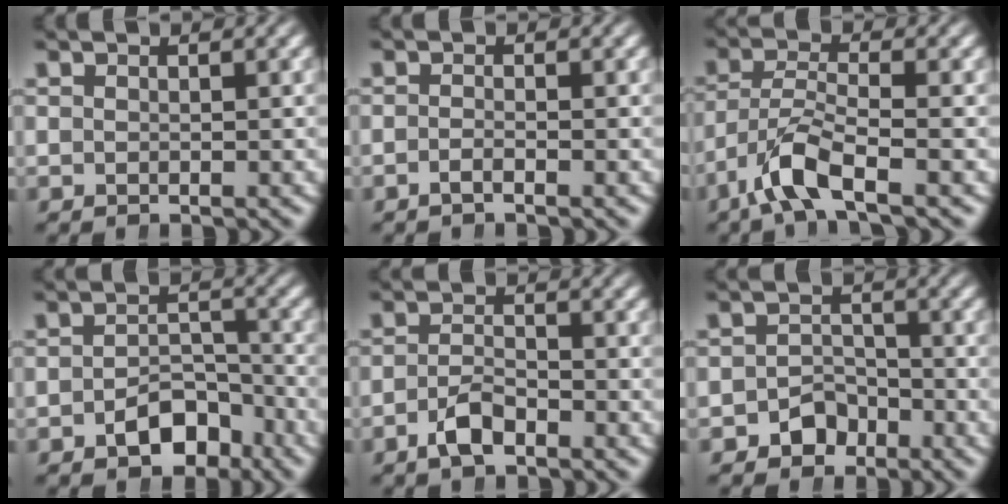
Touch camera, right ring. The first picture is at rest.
{"total": 1.3, "force": [-1.2, 0.2, 0.6], "torque": [-0.017, -0.004, -0.023]}
{"total": 4.1, "force": [-1.8, 1.6, 3.3], "torque": [-0.080, -0.021, -0.021]}
{"total": 4.2, "force": [-2.7, 2.5, 1.9], "torque": [-0.016, -0.007, -0.042]}
{"total": 2.7, "force": [-2.1, 1.0, 1.5], "torque": [-0.023, -0.006, -0.033]}
{"total": 3.4, "force": [-2.4, 2.4, 0.6], "torque": [-0.005, -0.010, -0.037]}